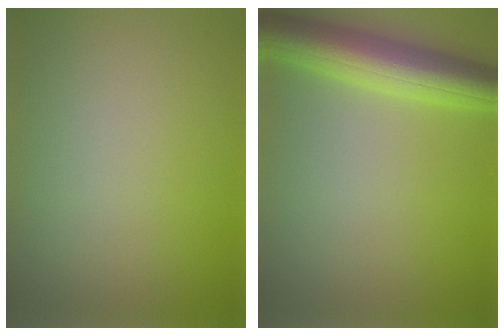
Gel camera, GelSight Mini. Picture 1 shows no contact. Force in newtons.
{"total": 6.6, "press": 6.6, "slide": 0.1}